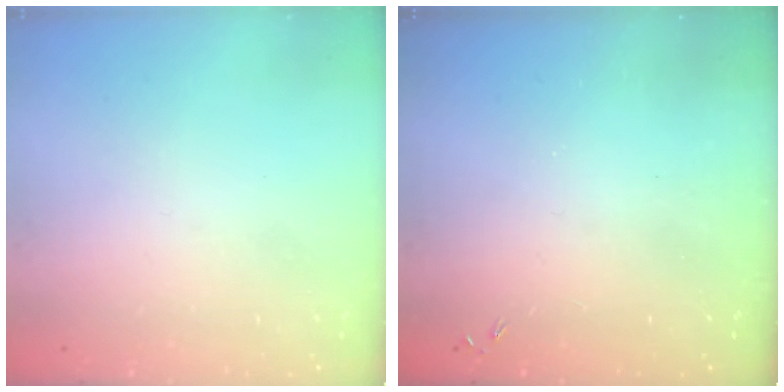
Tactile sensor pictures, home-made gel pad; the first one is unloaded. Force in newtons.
{"total": 0.0}